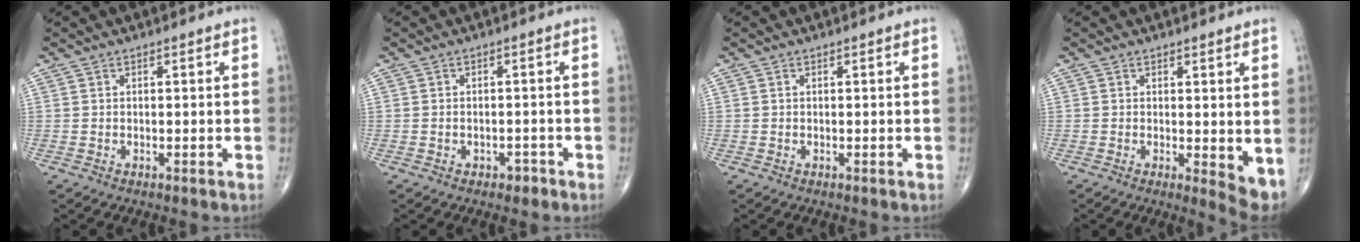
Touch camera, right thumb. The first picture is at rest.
{"total": 1.8, "force": [-1.1, 1.3, 0.8], "torque": [-0.008, 0.011, -0.013]}
{"total": 0.0}
{"total": 4.7, "force": [0.3, 1.8, 4.4], "torque": [-0.058, -0.015, 0.007]}